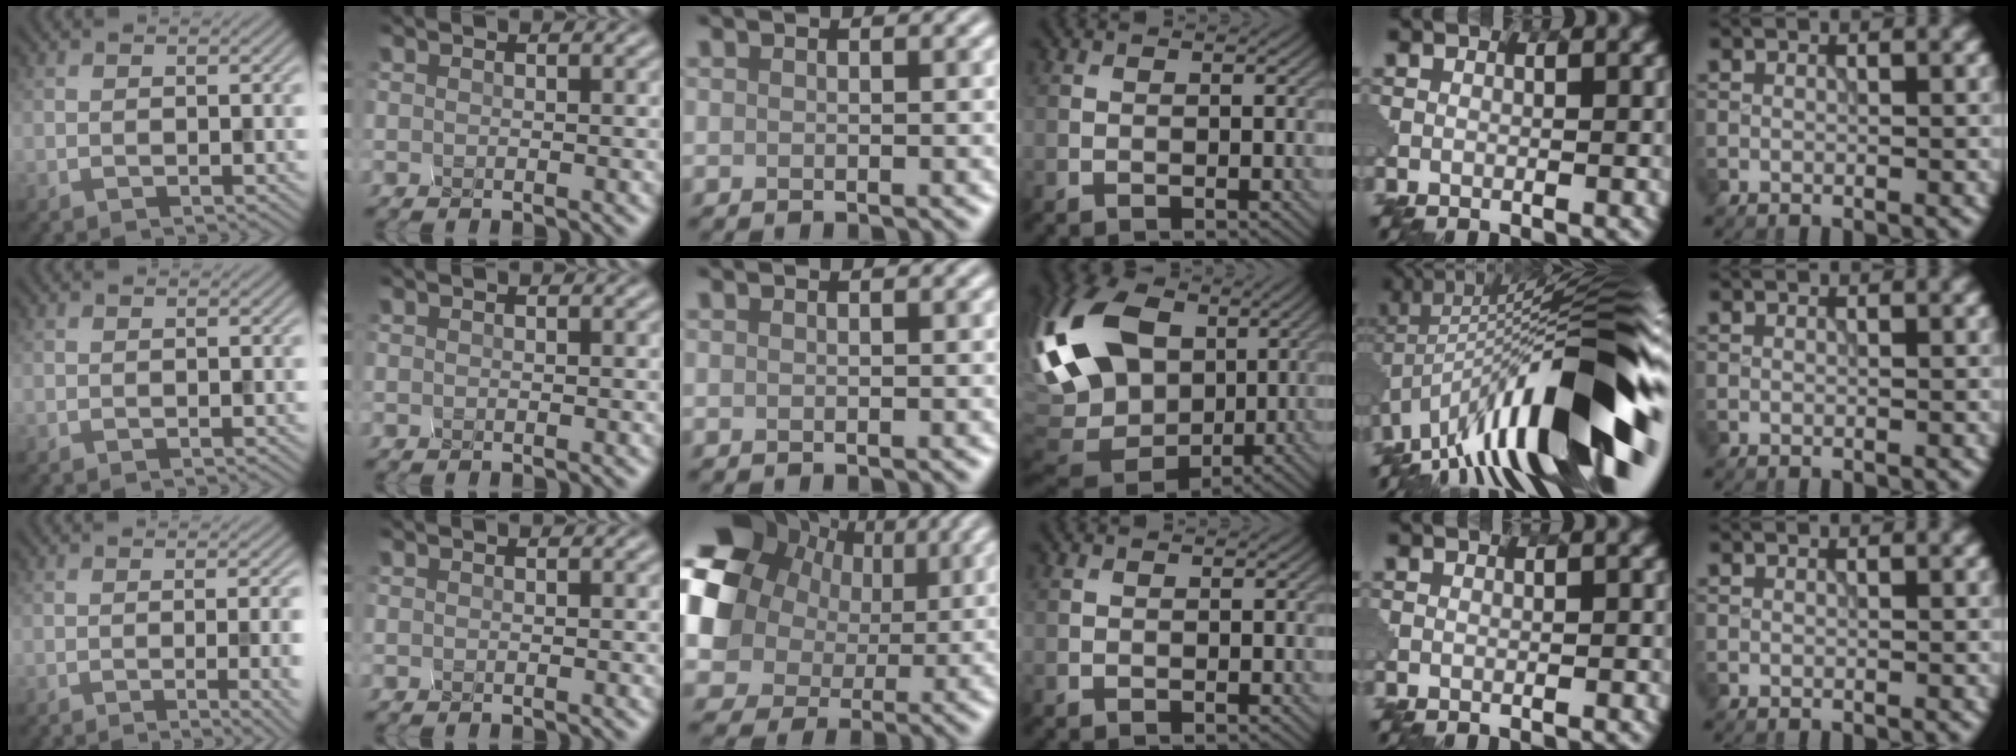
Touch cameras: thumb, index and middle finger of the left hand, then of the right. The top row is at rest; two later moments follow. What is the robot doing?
{"motion": "squeeze", "object": "hand grip exerciser"}